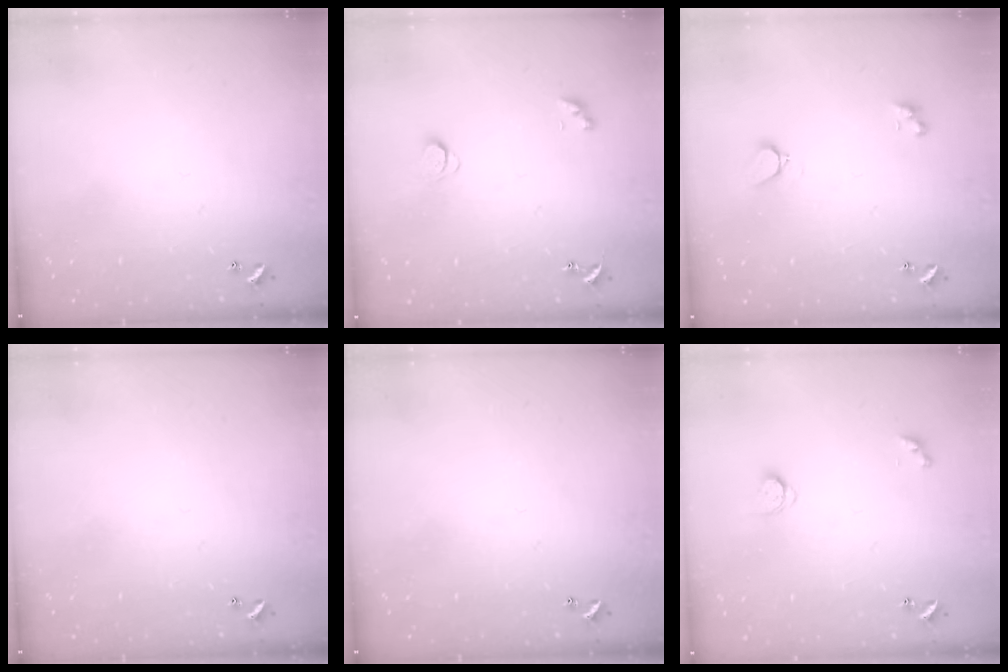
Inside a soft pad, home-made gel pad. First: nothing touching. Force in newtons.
{"total": 1.7, "press": 1.7, "slide": 0.3}
{"total": 3.7, "press": 3.6, "slide": 0.7}
{"total": 0.0}
{"total": 0.0}
{"total": 2.8, "press": 2.8, "slide": 0.3}